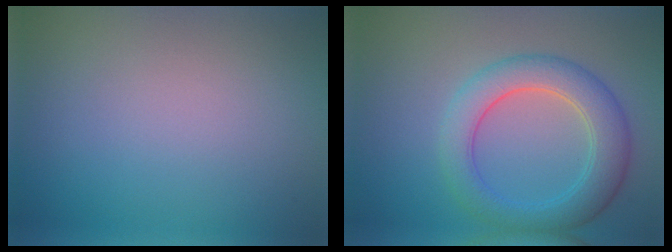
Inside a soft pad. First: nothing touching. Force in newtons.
{"total": 5.1, "press": 5.1, "slide": 0.3}